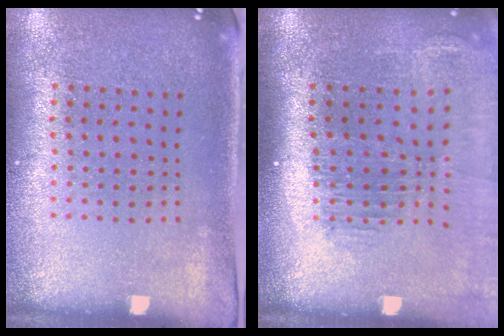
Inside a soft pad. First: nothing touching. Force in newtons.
{"total": 1.7, "press": 1.5, "slide": 0.7}